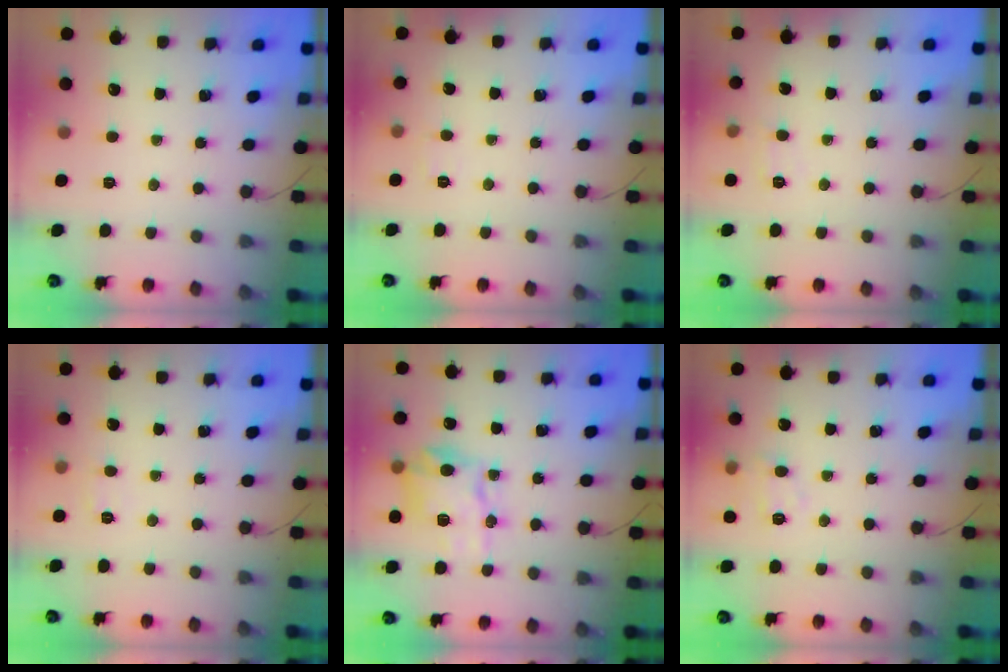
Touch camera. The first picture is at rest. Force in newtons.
{"total": 2.4, "press": 2.1, "slide": 1.1}
{"total": 6.3, "press": 6.2, "slide": 1.5}
{"total": 5.0, "press": 4.9, "slide": 1.1}
{"total": 14.3, "press": 14.2, "slide": 0.6}
{"total": 8.3, "press": 8.2, "slide": 1.5}